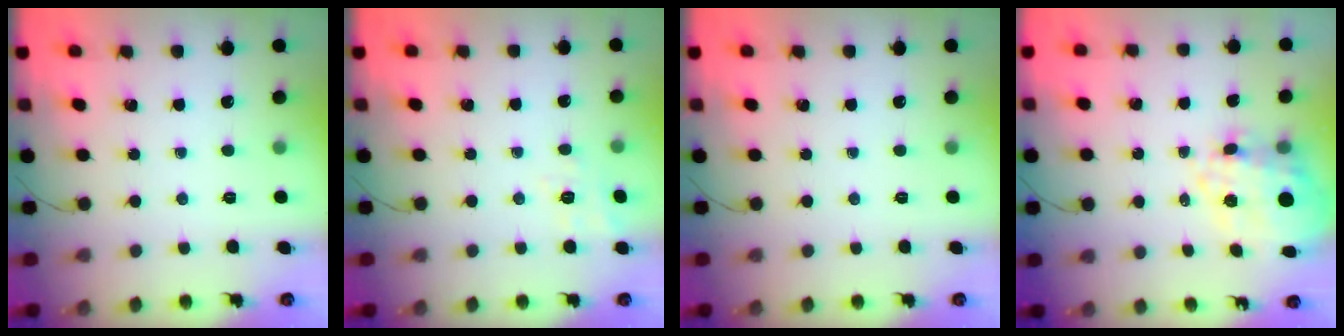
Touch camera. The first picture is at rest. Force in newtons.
{"total": 4.3, "press": 3.7, "slide": 2.1}
{"total": 0.0}
{"total": 15.3, "press": 14.9, "slide": 3.6}